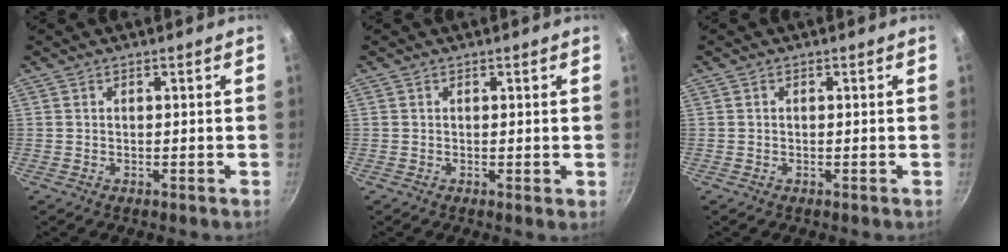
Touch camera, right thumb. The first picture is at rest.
{"total": 0.5, "force": [0.2, 0.2, 0.4], "torque": [-0.007, -0.003, 0.001]}
{"total": 0.0}